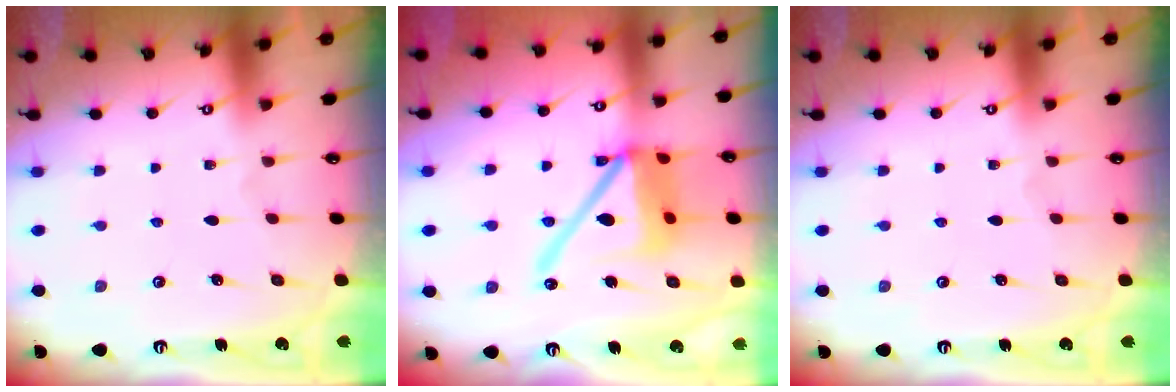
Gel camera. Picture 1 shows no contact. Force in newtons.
{"total": 17.4, "press": 17.3, "slide": 1.9}
{"total": 0.0}